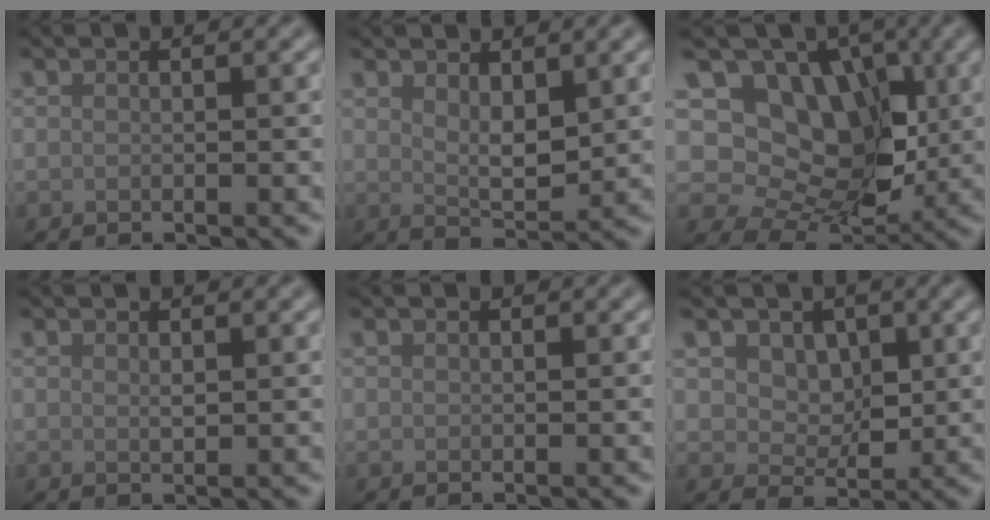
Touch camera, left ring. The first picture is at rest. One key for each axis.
{"total": 3.1, "fx": 1.3, "fy": 1.4, "fz": 2.5, "tx": -0.044, "ty": -0.005, "tz": 0.026}
{"total": 9.8, "fx": 2.1, "fy": 7.7, "fz": 5.6, "tx": -0.084, "ty": 0.009, "tz": 0.020}
{"total": 0.7, "fx": 0.3, "fy": 0.3, "fz": 0.6, "tx": -0.012, "ty": -0.002, "tz": 0.007}
{"total": 0.0}
{"total": 4.0, "fx": 1.7, "fy": 3.0, "fz": 2.1, "tx": -0.040, "ty": -0.017, "tz": 0.031}